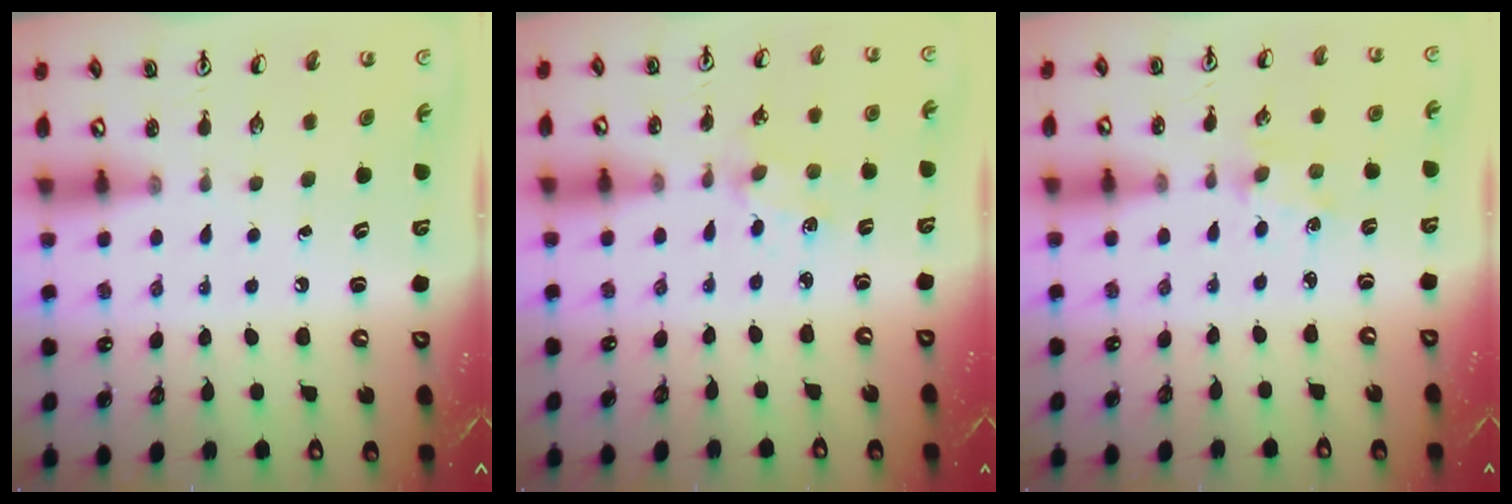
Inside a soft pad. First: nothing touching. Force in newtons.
{"total": 1.6, "press": 1.6, "slide": 0.1}
{"total": 1.6, "press": 1.6, "slide": 0.4}